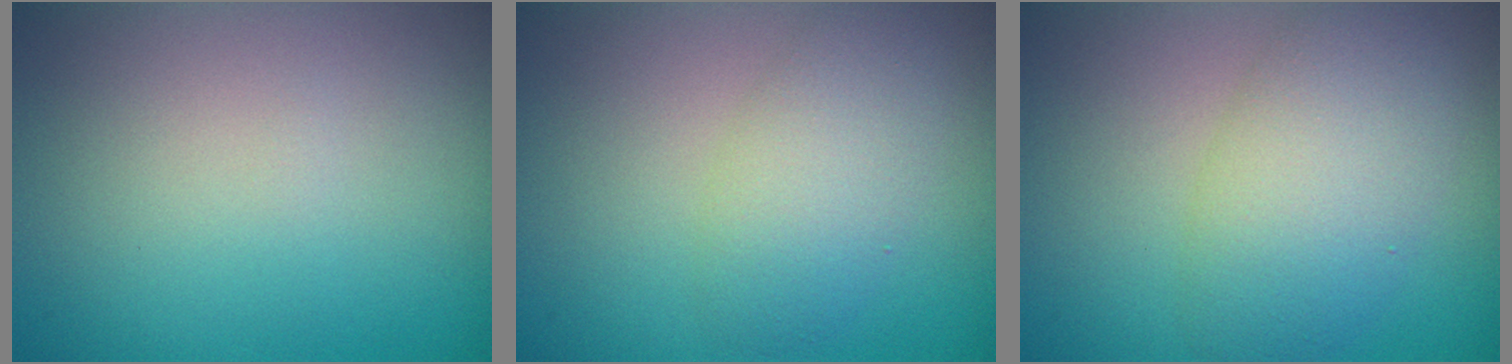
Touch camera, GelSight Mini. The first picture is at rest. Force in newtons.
{"total": 3.5, "press": 3.5, "slide": 0.1}
{"total": 5.5, "press": 5.5, "slide": 0.1}